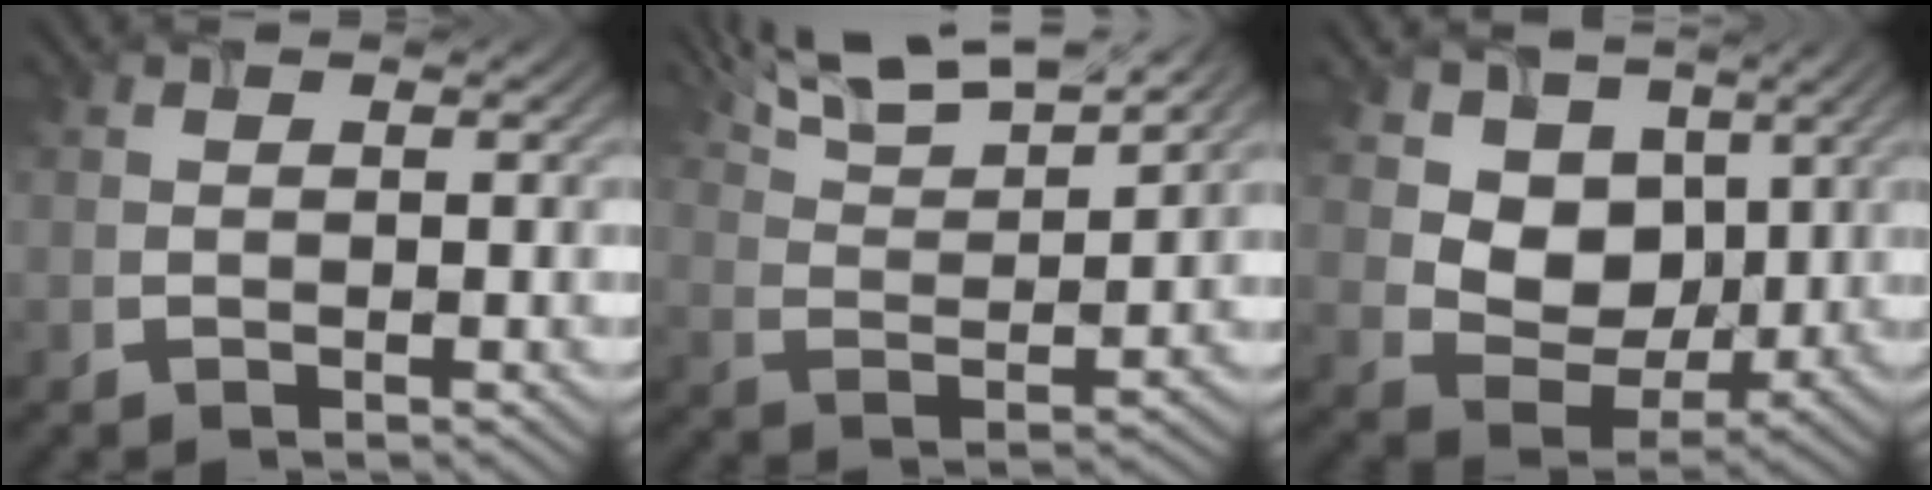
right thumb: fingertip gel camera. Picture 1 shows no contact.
{"total": 10.8, "force": [8.4, 2.6, 6.4], "torque": [-0.132, 0.009, 0.144]}
{"total": 8.5, "force": [3.6, 6.4, 4.2], "torque": [-0.103, -0.010, 0.067]}